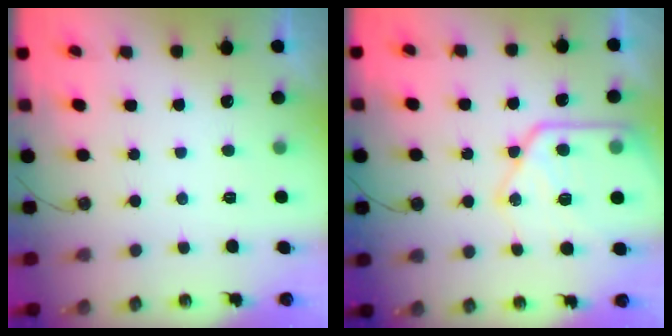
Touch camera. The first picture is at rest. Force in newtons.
{"total": 18.2, "press": 18.1, "slide": 1.9}